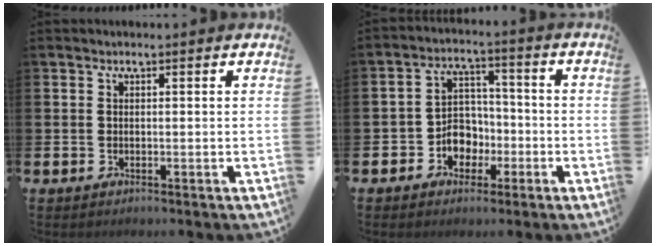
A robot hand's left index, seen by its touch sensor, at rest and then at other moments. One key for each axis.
{"total": 5.0, "fx": -1.6, "fy": 4.5, "fz": 1.6, "tx": -0.039, "ty": 0.007, "tz": -0.034}